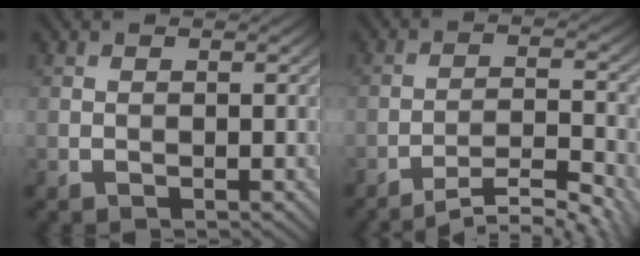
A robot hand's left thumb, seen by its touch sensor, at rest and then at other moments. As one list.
[{"total": 5.5, "force": [-4.6, 0.2, 3.0], "torque": [-0.053, 0.006, -0.069]}]